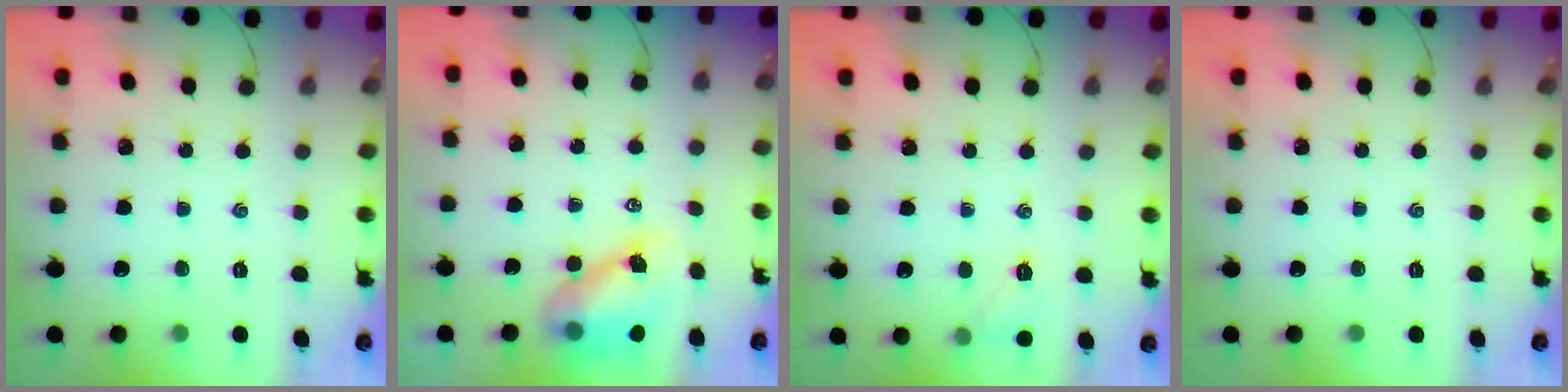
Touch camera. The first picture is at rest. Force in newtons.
{"total": 8.4, "press": 8.2, "slide": 1.9}
{"total": 5.6, "press": 5.4, "slide": 1.4}
{"total": 0.0}